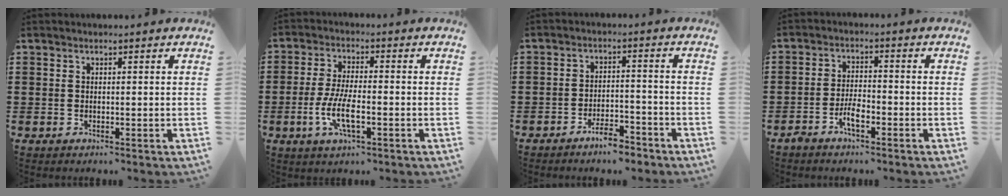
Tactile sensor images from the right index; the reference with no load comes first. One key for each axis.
{"total": 6.5, "fx": -2.2, "fy": 1.9, "fz": 5.8, "tx": -0.131, "ty": -0.010, "tz": -0.046}
{"total": 4.4, "fx": -4.0, "fy": 0.9, "fz": 1.7, "tx": -0.035, "ty": 0.009, "tz": -0.079}
{"total": 3.7, "fx": -2.3, "fy": 1.1, "fz": 2.6, "tx": -0.060, "ty": 0.002, "tz": -0.047}